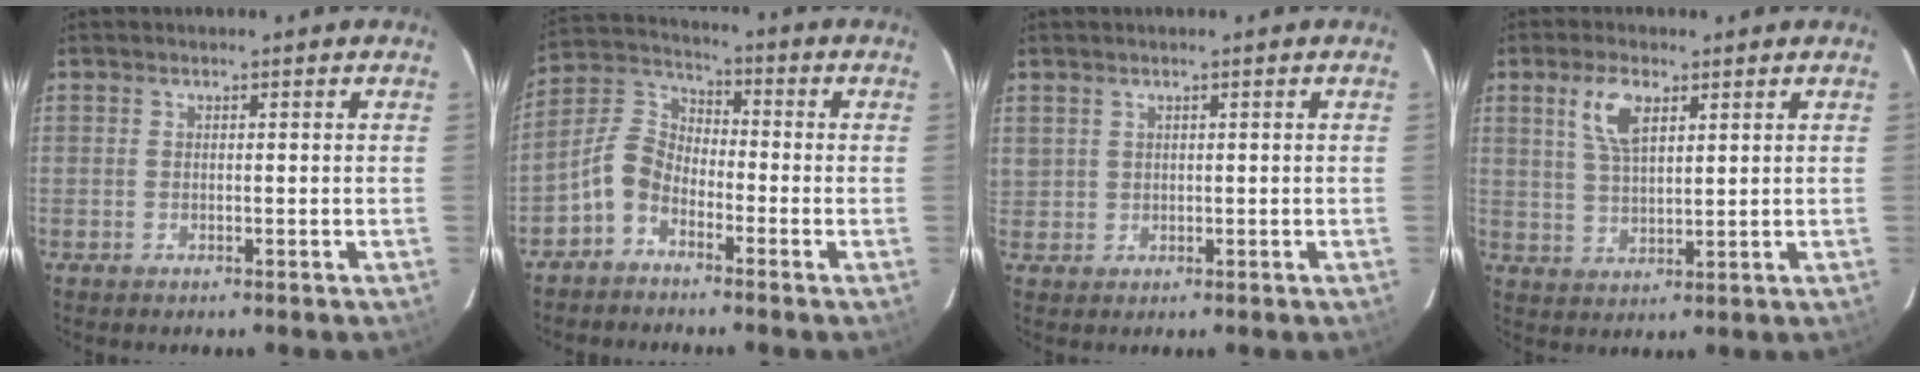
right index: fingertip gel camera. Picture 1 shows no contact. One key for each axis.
{"total": 7.0, "fx": -4.3, "fy": 4.2, "fz": 3.6, "tx": -0.077, "ty": 0.022, "tz": -0.094}
{"total": 1.8, "fx": 1.1, "fy": 1.4, "fz": 0.3, "tx": 0.002, "ty": 0.006, "tz": 0.026}
{"total": 6.6, "fx": 3.2, "fy": 2.9, "fz": 5.0, "tx": -0.097, "ty": 0.008, "tz": 0.066}